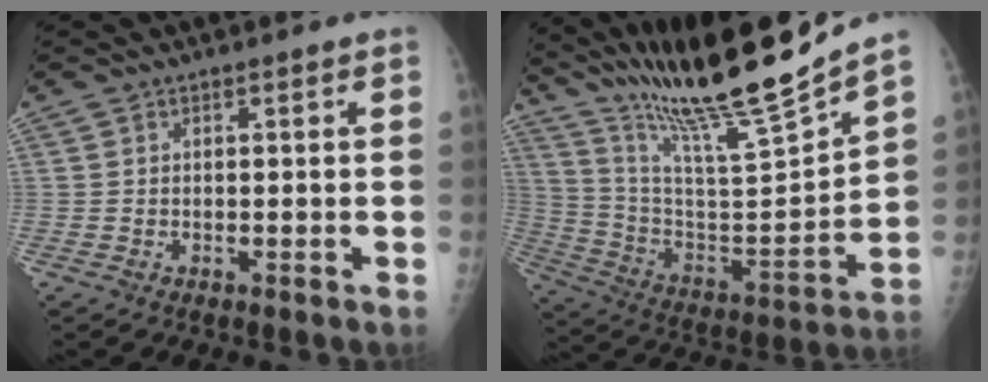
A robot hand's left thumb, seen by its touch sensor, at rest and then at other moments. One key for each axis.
{"total": 23.5, "fx": 19.8, "fy": 0.8, "fz": 12.6, "tx": -0.200, "ty": -0.107, "tz": 0.346}